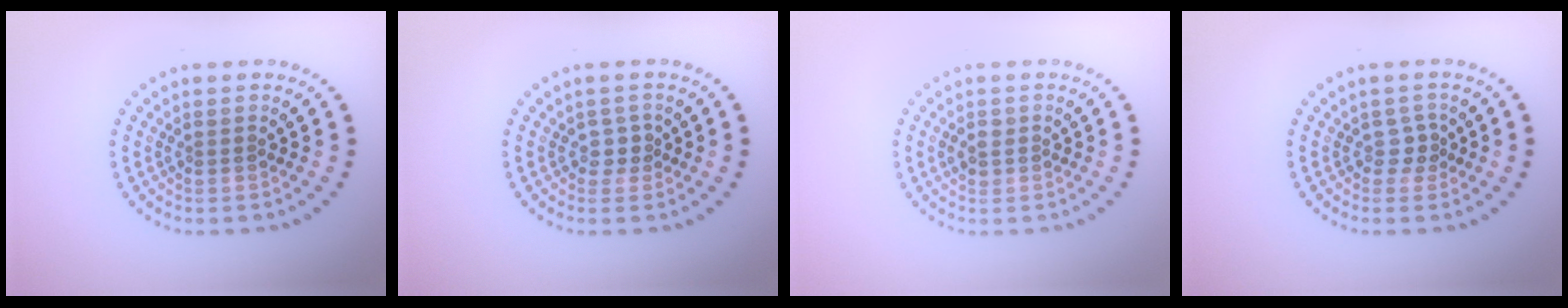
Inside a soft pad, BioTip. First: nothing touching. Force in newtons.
{"total": 1.4, "press": 1.1, "slide": 0.8}
{"total": 1.2, "press": 1.2, "slide": 0.4}
{"total": 1.2, "press": 1.0, "slide": 0.7}